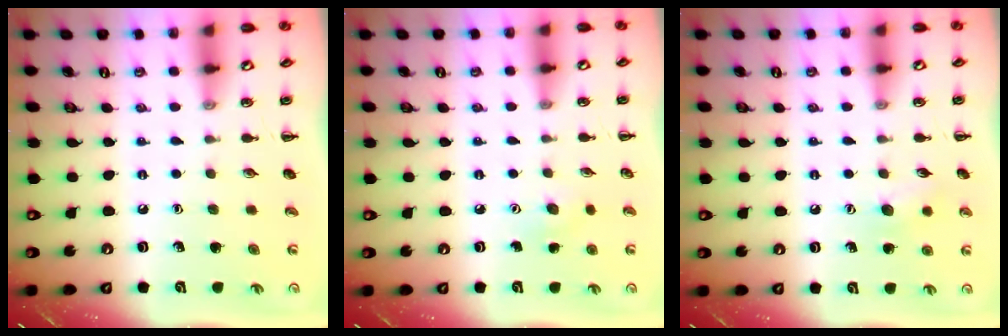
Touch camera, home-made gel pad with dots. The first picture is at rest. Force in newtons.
{"total": 5.2, "press": 5.0, "slide": 1.3}
{"total": 7.0, "press": 6.8, "slide": 1.3}